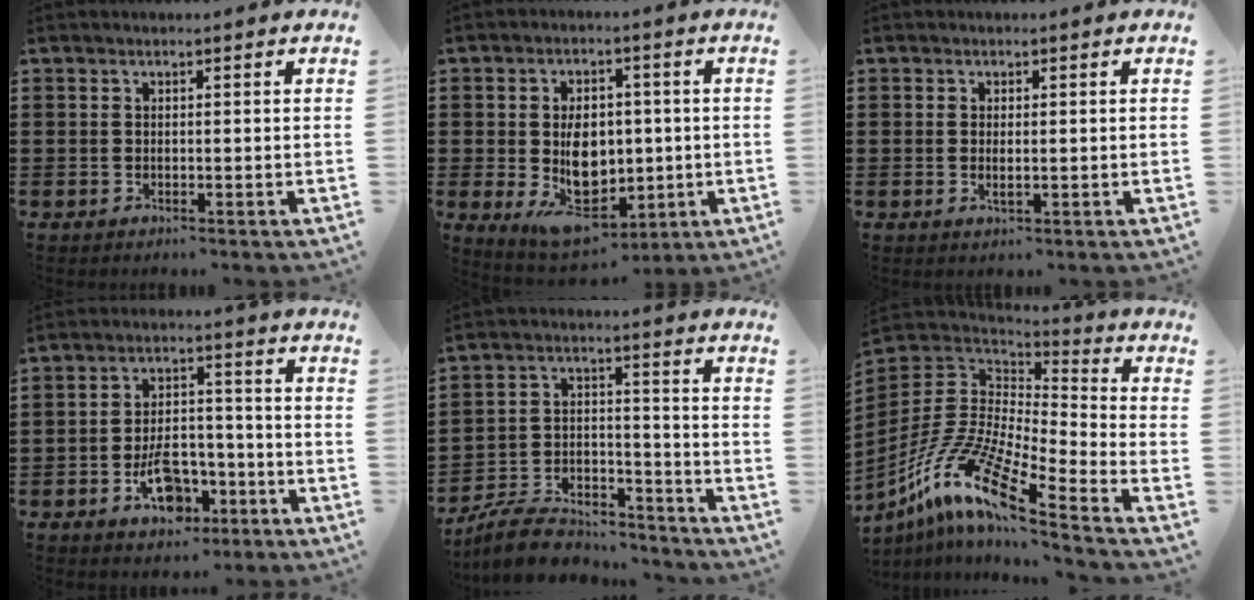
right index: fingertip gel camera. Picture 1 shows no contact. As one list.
[{"total": 9.2, "force": [-1.1, 6.1, 6.7], "torque": [-0.104, 0.000, -0.020]}, {"total": 1.5, "force": [-0.1, 0.5, 1.4], "torque": [-0.026, 0.000, -0.001]}, {"total": 7.9, "force": [-4.0, 4.4, 5.2], "torque": [-0.072, 0.014, -0.072]}, {"total": 8.1, "force": [-7.5, 2.2, 2.3], "torque": [-0.047, 0.021, -0.142]}, {"total": 14.0, "force": [-9.6, 3.2, 9.6], "torque": [-0.223, 0.000, -0.199]}]